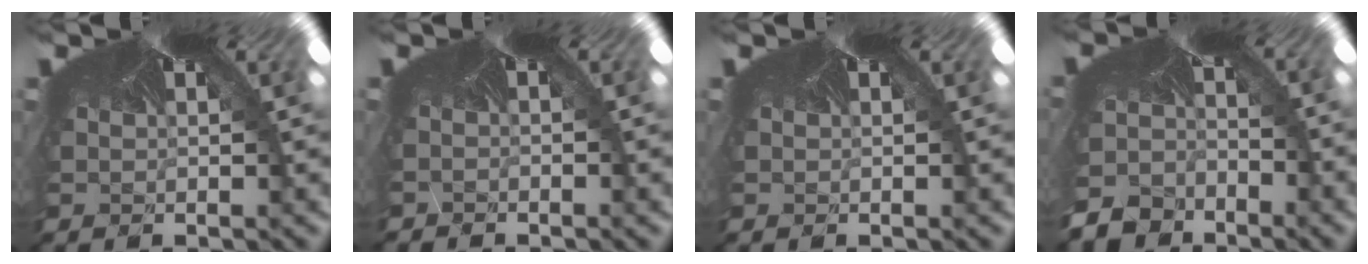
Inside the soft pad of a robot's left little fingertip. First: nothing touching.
{"total": 0.9, "force": [-0.8, 0.1, -0.4], "torque": [0.004, -0.013, -0.010]}
{"total": 0.0}
{"total": 9.9, "force": [-9.0, 4.0, 1.0], "torque": [-0.034, -0.043, -0.129]}